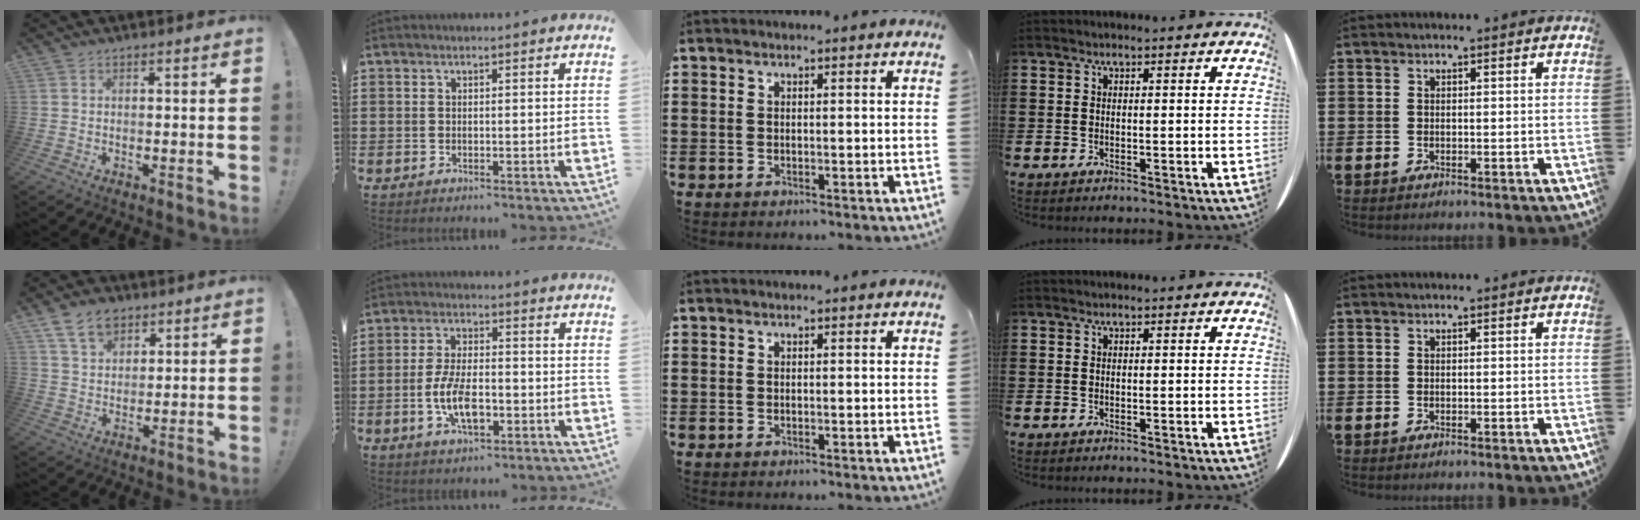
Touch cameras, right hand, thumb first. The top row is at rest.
{"thumb": {"total": 9.6, "force": [5.9, 6.3, 4.1], "torque": [-0.064, -0.022, 0.112]}, "index": {"total": 7.8, "force": [-2.3, 3.4, 6.6], "torque": [-0.144, -0.002, -0.046]}}